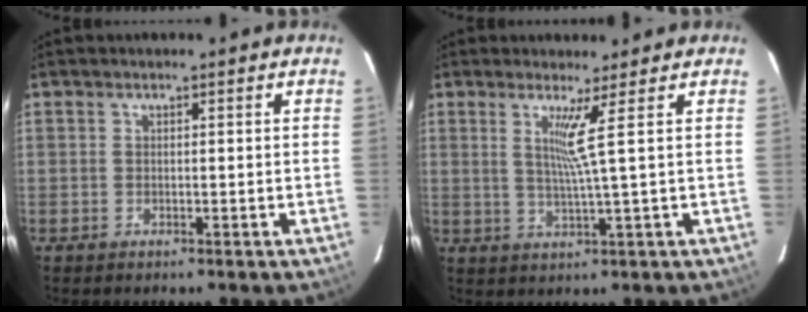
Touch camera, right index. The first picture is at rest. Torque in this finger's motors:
{"motor_torque": [0.61, 0.39, 0.07, 0.06]}